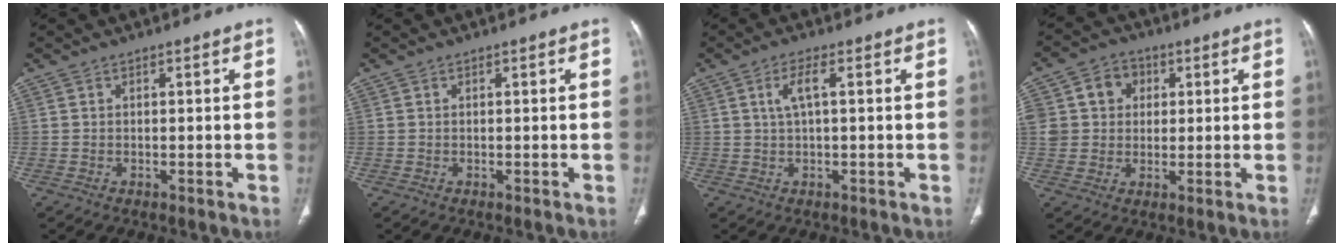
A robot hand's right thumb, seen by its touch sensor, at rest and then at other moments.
{"total": 0.0}
{"total": 3.5, "force": [0.8, 0.8, 3.3], "torque": [-0.077, 0.009, 0.016]}
{"total": 10.6, "force": [2.7, 9.2, 4.5], "torque": [-0.058, 0.012, 0.045]}